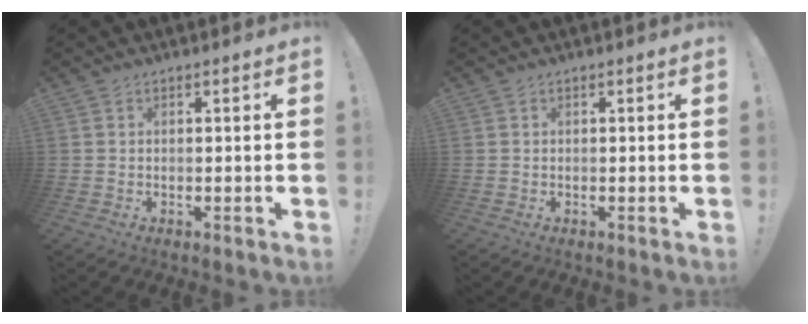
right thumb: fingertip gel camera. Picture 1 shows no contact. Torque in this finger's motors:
{"motor_torque": [0.00, 0.00, 0.00, 0.00, 0.00]}